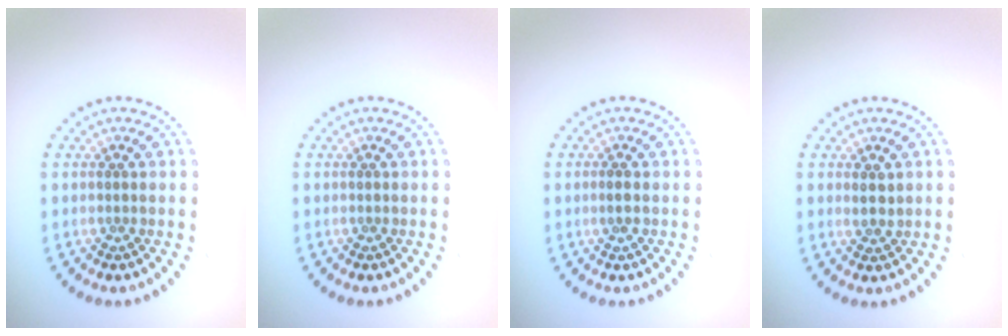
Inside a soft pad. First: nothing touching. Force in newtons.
{"total": 0.0}
{"total": 0.8, "press": 0.8, "slide": 0.1}
{"total": 1.3, "press": 1.1, "slide": 0.6}